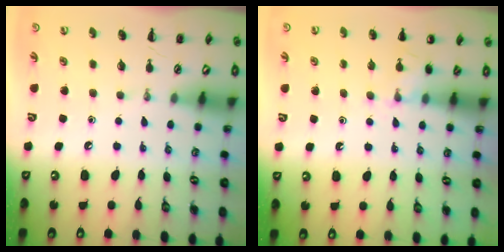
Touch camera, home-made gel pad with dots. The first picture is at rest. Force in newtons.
{"total": 5.8, "press": 5.5, "slide": 1.9}